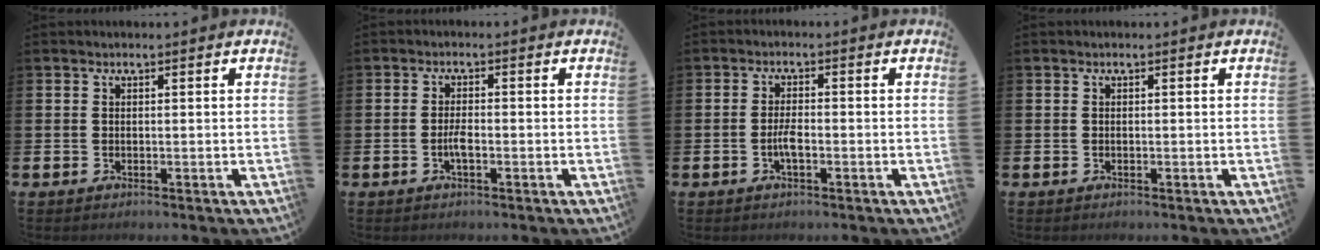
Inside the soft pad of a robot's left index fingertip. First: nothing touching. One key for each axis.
{"total": 2.1, "fx": -0.6, "fy": 0.7, "fz": 1.9, "tx": -0.035, "ty": 0.002, "tz": -0.012}
{"total": 2.5, "fx": -0.8, "fy": 0.8, "fz": 2.2, "tx": -0.048, "ty": 0.007, "tz": -0.014}
{"total": 0.0}